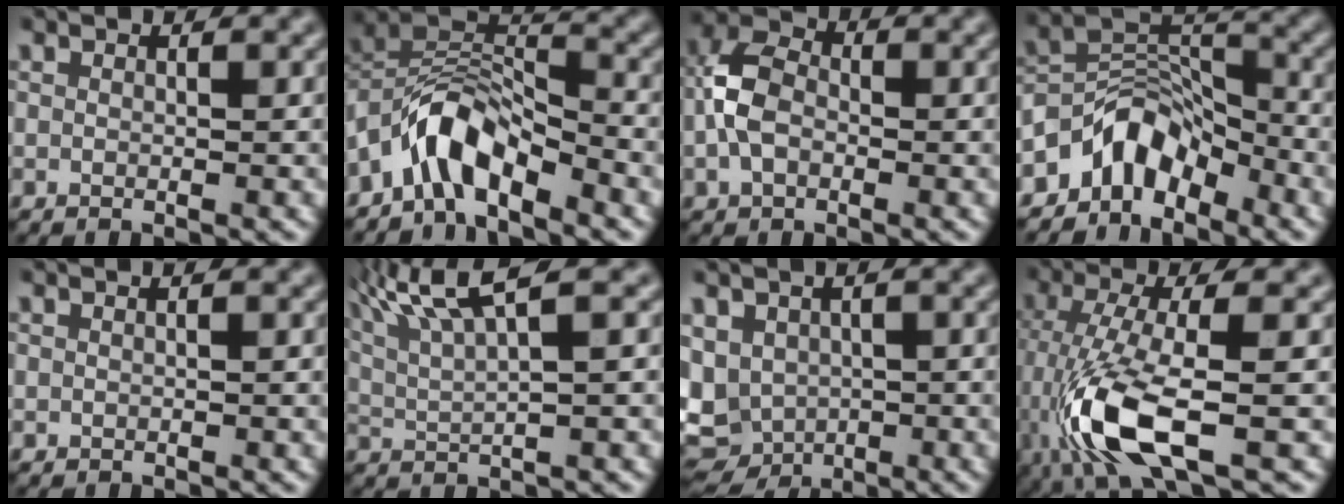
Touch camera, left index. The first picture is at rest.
{"total": 5.9, "force": [-4.2, 2.2, 3.5], "torque": [-0.058, 0.012, -0.085]}
{"total": 4.6, "force": [-1.1, 3.1, 3.1], "torque": [-0.070, 0.009, -0.032]}
{"total": 5.2, "force": [-4.1, 2.8, 1.8], "torque": [-0.015, 0.011, -0.083]}
{"total": 0.0}
{"total": 6.1, "force": [3.5, 1.2, 4.9], "torque": [-0.088, 0.017, 0.069]}
{"total": 7.8, "force": [-2.5, 6.1, 4.2], "torque": [-0.078, -0.018, -0.036]}
{"total": 8.9, "force": [-3.9, 2.5, 7.6], "torque": [-0.179, -0.012, -0.079]}